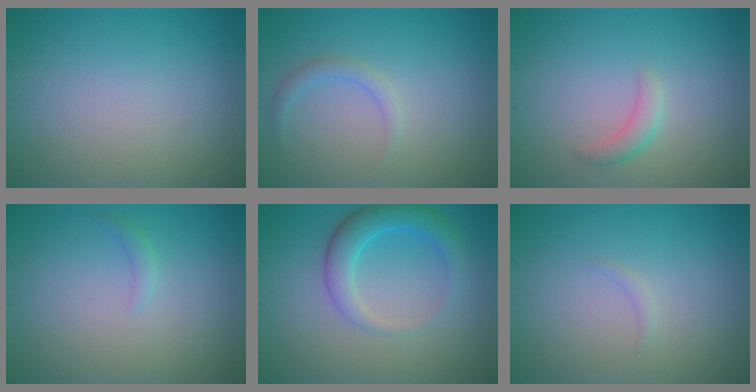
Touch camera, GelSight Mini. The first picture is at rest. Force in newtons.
{"total": 1.3, "press": 1.3, "slide": 0.1}
{"total": 1.5, "press": 1.5, "slide": 0.1}
{"total": 0.8, "press": 0.8, "slide": 0.1}
{"total": 3.8, "press": 3.8, "slide": 0.1}
{"total": 0.5, "press": 0.5, "slide": 0.1}